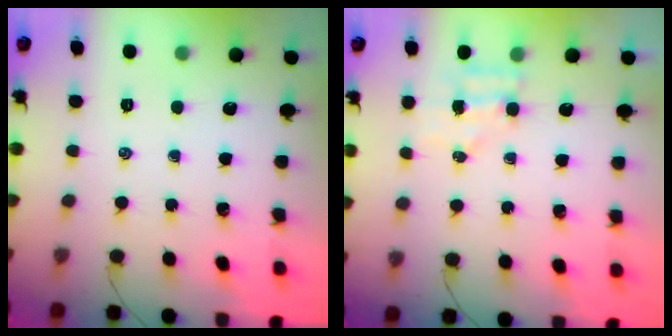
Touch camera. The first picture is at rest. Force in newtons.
{"total": 4.1, "press": 4.1, "slide": 0.7}